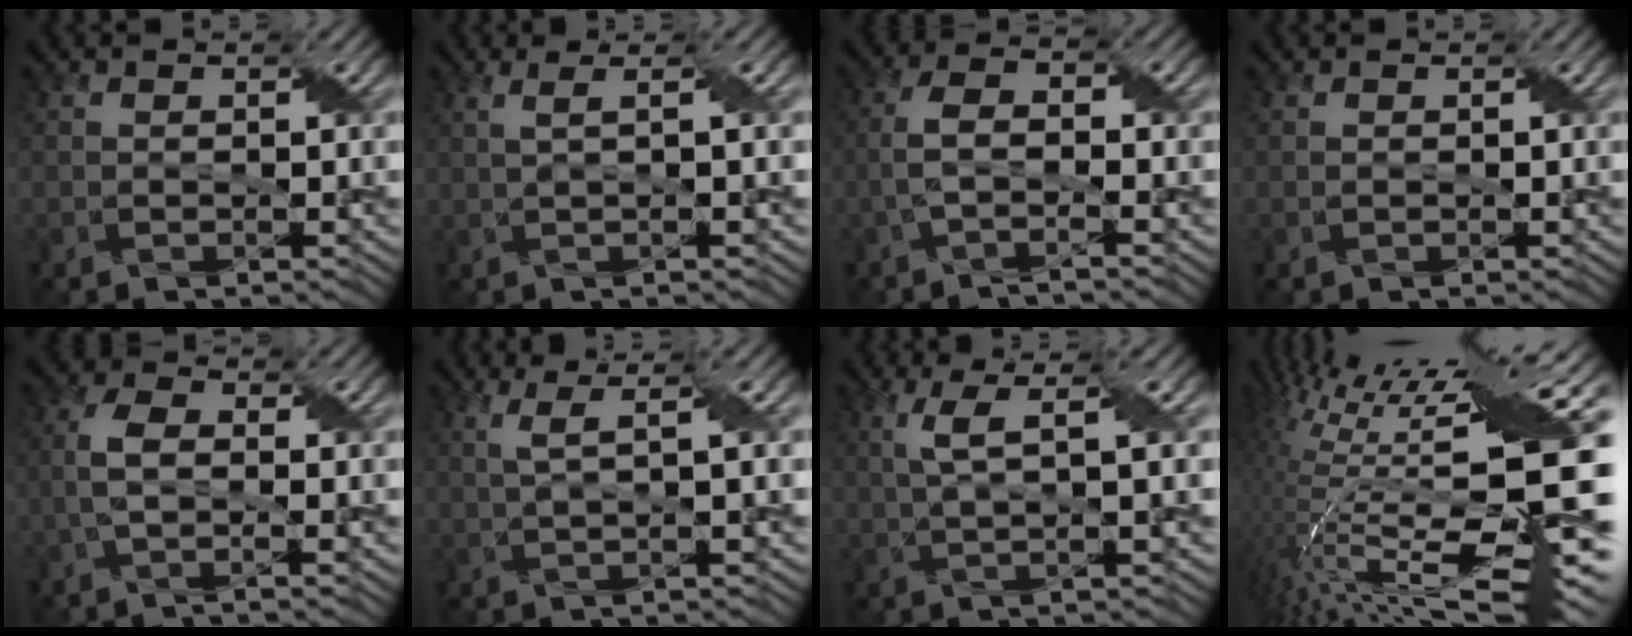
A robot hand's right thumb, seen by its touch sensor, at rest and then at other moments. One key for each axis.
{"total": 3.5, "fx": 0.6, "fy": 0.5, "fz": 3.4, "tx": -0.051, "ty": 0.010, "tz": 0.005}
{"total": 3.8, "fx": -1.4, "fy": 1.1, "fz": 3.4, "tx": -0.074, "ty": 0.007, "tz": -0.033}
{"total": 0.0}
{"total": 3.5, "fx": -0.8, "fy": 1.3, "fz": 3.1, "tx": -0.078, "ty": 0.006, "tz": -0.024}
{"total": 4.7, "fx": 1.5, "fy": 0.6, "fz": 4.4, "tx": -0.079, "ty": 0.013, "tz": 0.031}
{"total": 5.6, "fx": 1.5, "fy": 0.9, "fz": 5.3, "tx": -0.097, "ty": 0.012, "tz": 0.029}
{"total": 16.8, "fx": -0.9, "fy": 4.6, "fz": 16.1, "tx": -0.273, "ty": -0.002, "tz": -0.001}